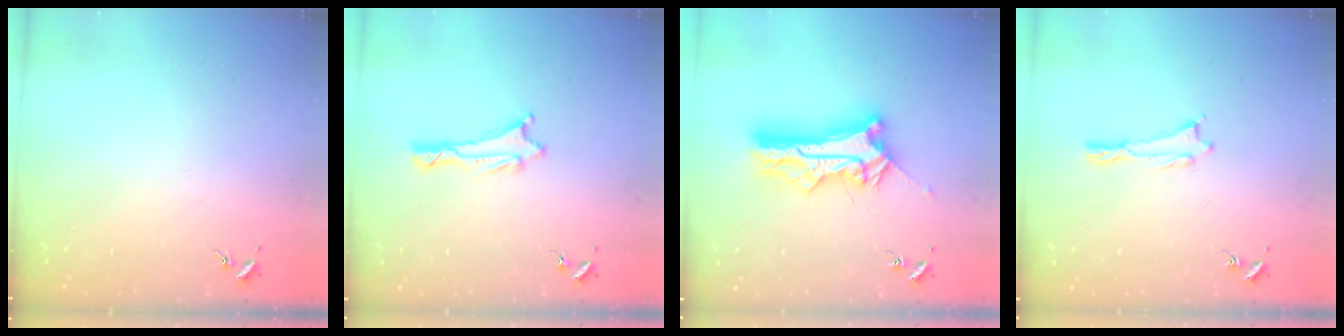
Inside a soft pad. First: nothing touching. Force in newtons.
{"total": 1.0, "press": 1.0, "slide": 0.2}
{"total": 9.3, "press": 9.3, "slide": 0.7}
{"total": 0.0}